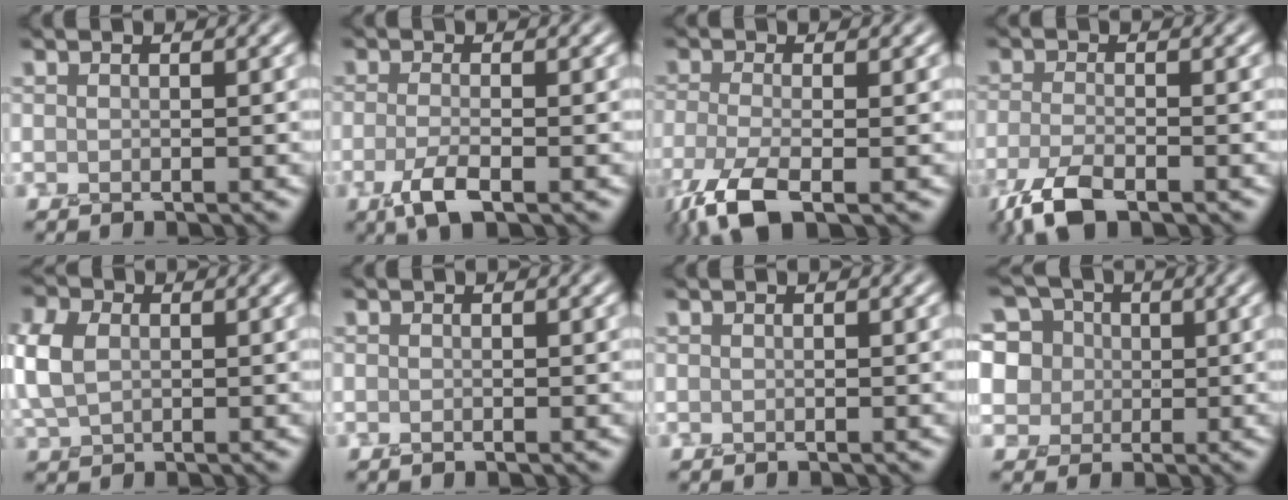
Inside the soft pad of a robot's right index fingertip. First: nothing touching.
{"total": 2.7, "force": [-1.2, 0.9, 2.2], "torque": [-0.047, 0.001, -0.028]}
{"total": 5.4, "force": [-3.2, 1.9, 3.9], "torque": [-0.091, -0.009, -0.068]}
{"total": 4.3, "force": [-3.2, 1.2, 2.5], "torque": [-0.062, -0.005, -0.068]}
{"total": 3.4, "force": [0.9, 2.7, 1.9], "torque": [-0.058, 0.013, 0.016]}
{"total": 0.0}
{"total": 0.0}
{"total": 11.6, "force": [5.2, 9.5, 4.1], "torque": [-0.102, 0.061, 0.073]}